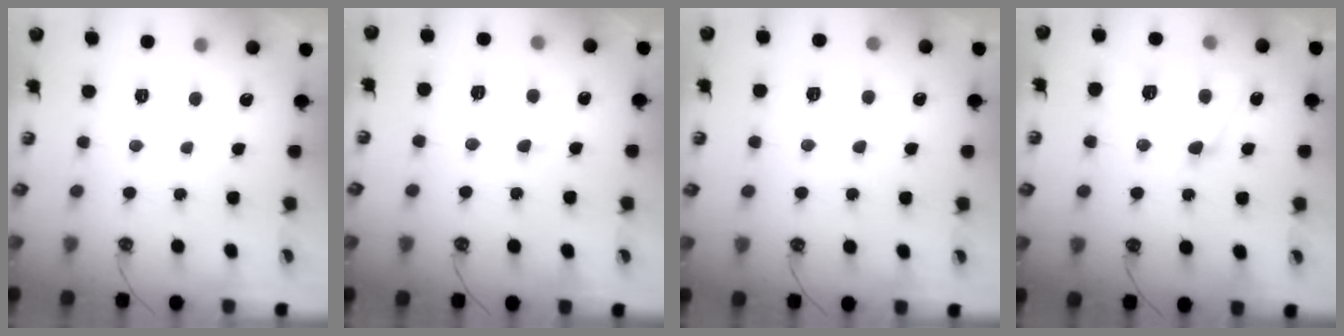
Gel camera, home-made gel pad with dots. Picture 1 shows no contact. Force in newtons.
{"total": 1.7, "press": 1.7, "slide": 0.2}
{"total": 1.4, "press": 1.3, "slide": 0.4}
{"total": 3.5, "press": 3.2, "slide": 1.2}